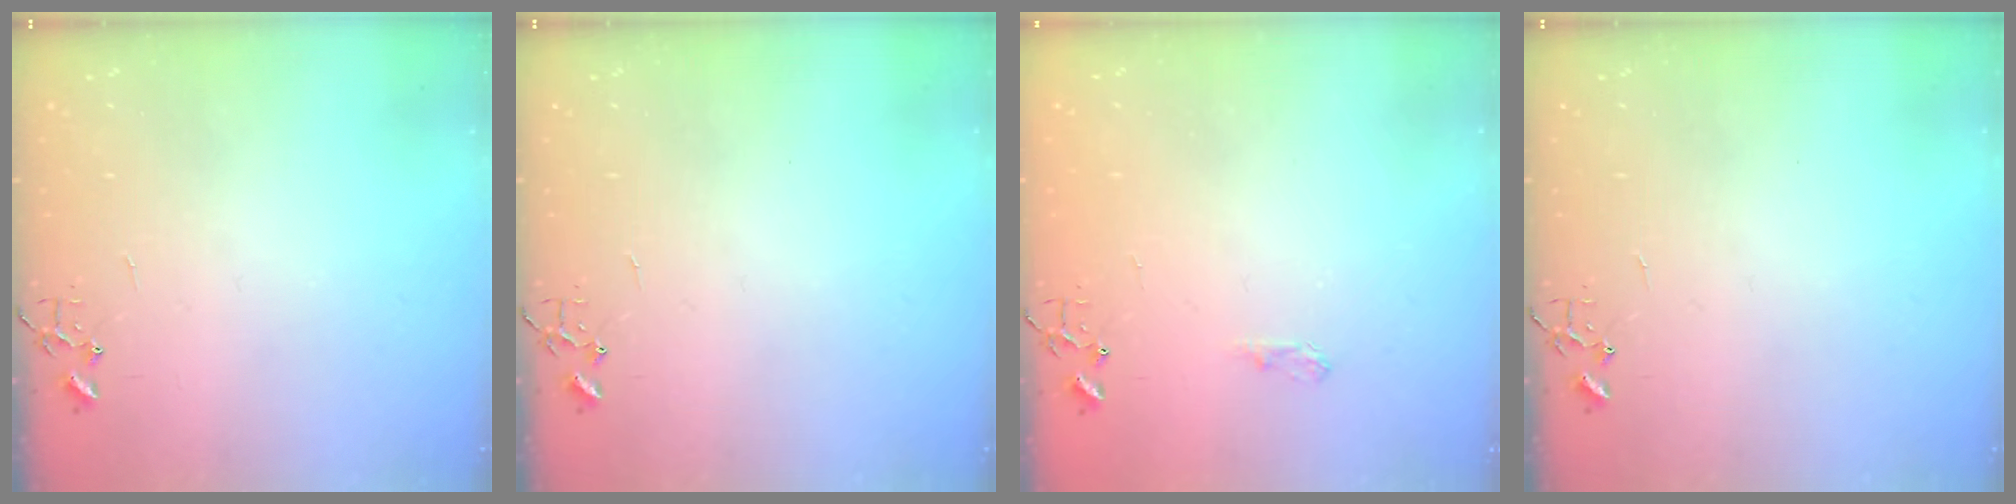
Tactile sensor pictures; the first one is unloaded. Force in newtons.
{"total": 0.0}
{"total": 6.8, "press": 6.8, "slide": 0.6}
{"total": 0.0}